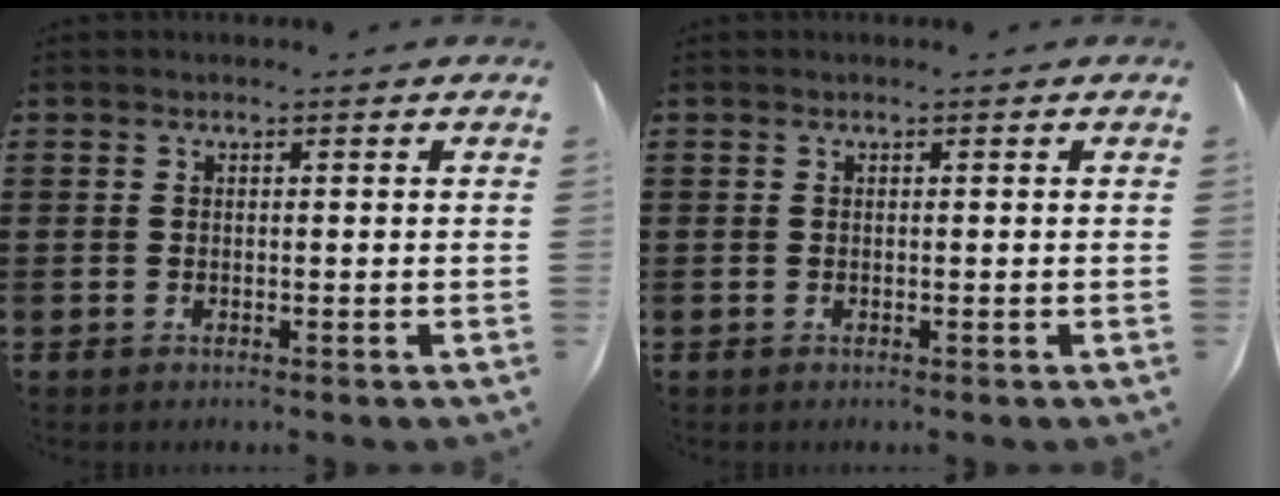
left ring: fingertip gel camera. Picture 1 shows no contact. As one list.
[{"total": 0.0}]